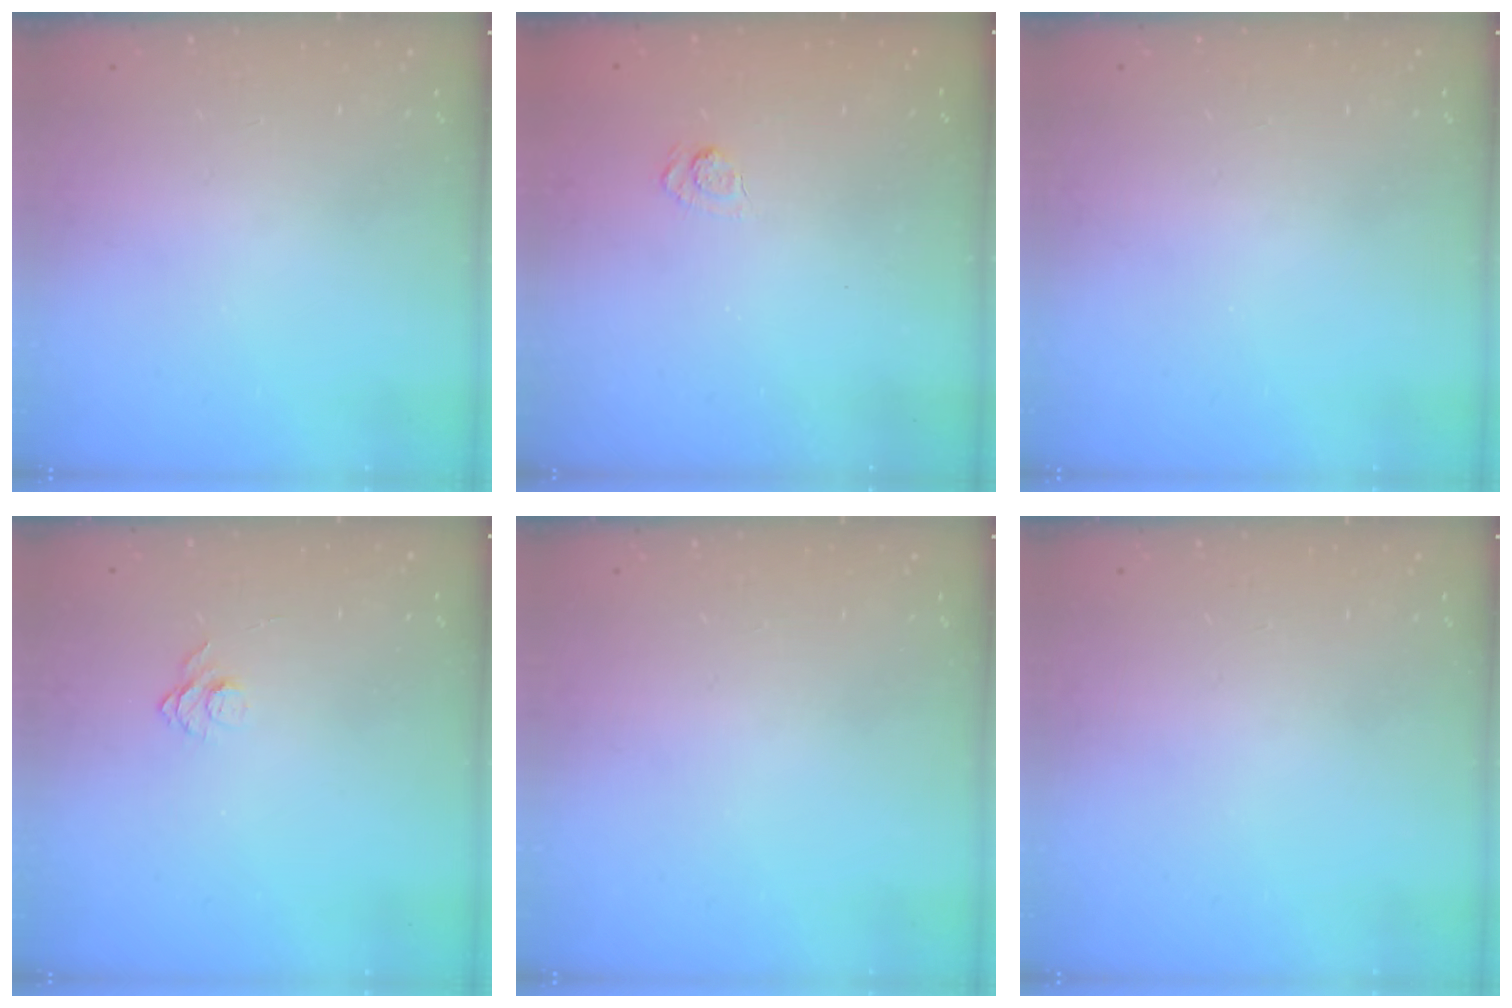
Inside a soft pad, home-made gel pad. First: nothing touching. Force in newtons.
{"total": 2.7, "press": 2.3, "slide": 1.4}
{"total": 0.0}
{"total": 5.8, "press": 5.7, "slide": 0.5}
{"total": 0.0}
{"total": 0.0}